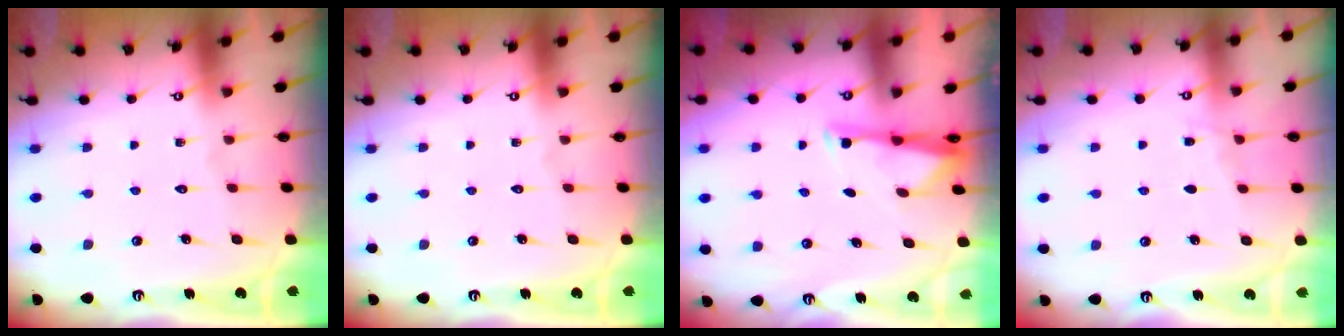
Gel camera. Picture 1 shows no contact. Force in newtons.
{"total": 0.0}
{"total": 3.2, "press": 3.2, "slide": 0.4}
{"total": 3.5, "press": 3.5, "slide": 0.5}